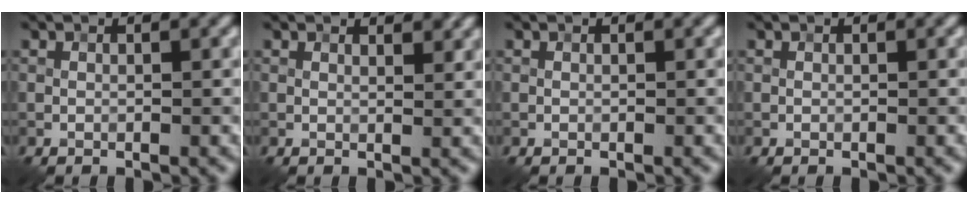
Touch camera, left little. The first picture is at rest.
{"total": 1.6, "force": [1.4, 0.4, 0.8], "torque": [-0.014, -0.002, 0.017]}
{"total": 0.0}
{"total": 0.0}